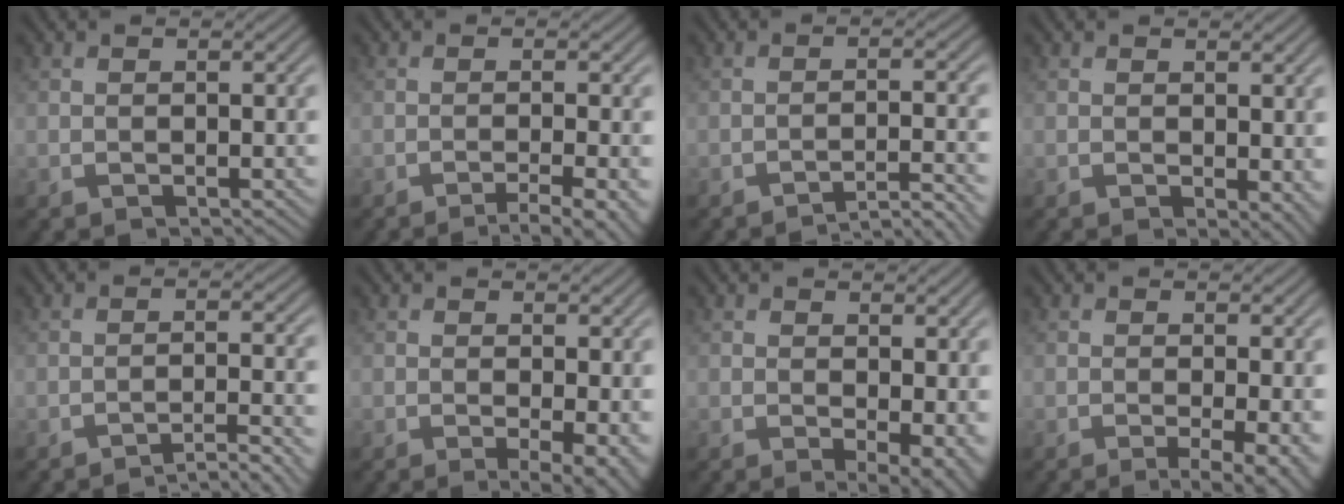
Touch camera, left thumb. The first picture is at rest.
{"total": 4.9, "force": [-2.7, 0.8, 3.9], "torque": [-0.046, 0.009, -0.049]}
{"total": 3.7, "force": [-3.1, 0.2, 2.0], "torque": [-0.025, 0.013, -0.059]}
{"total": 2.5, "force": [0.2, 1.3, 2.1], "torque": [-0.025, -0.007, 0.007]}
{"total": 4.1, "force": [-3.3, 0.3, 2.5], "torque": [-0.034, 0.014, -0.062]}
{"total": 4.1, "force": [-0.4, 1.0, 4.0], "torque": [-0.060, -0.009, -0.003]}
{"total": 4.3, "force": [0.4, 1.7, 4.0], "torque": [-0.054, -0.010, 0.012]}
{"total": 4.7, "force": [-1.1, 0.9, 4.4], "torque": [-0.065, -0.006, -0.016]}